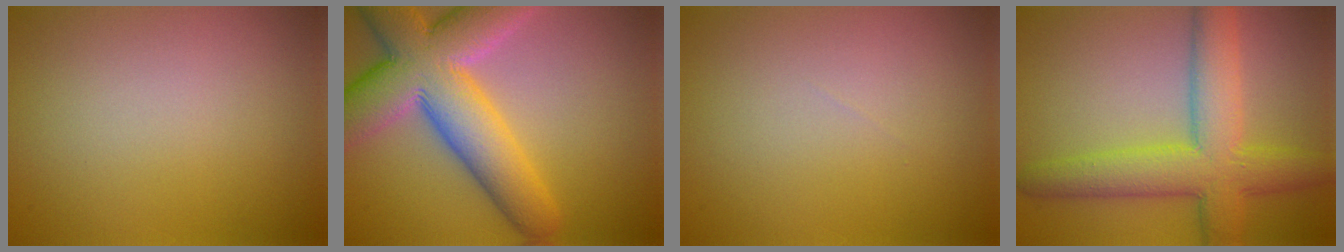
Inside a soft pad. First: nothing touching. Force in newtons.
{"total": 11.6, "press": 11.5, "slide": 0.7}
{"total": 0.0}
{"total": 7.7, "press": 7.7, "slide": 0.2}